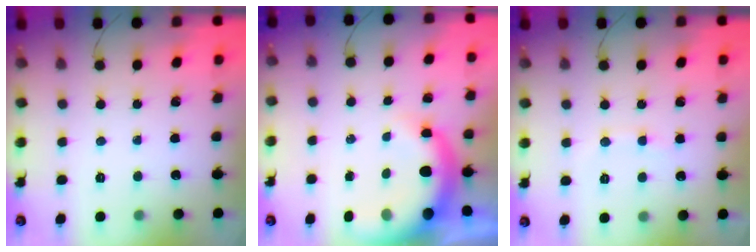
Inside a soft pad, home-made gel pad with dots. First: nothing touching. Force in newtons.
{"total": 9.9, "press": 9.6, "slide": 2.1}
{"total": 3.7, "press": 3.6, "slide": 0.9}